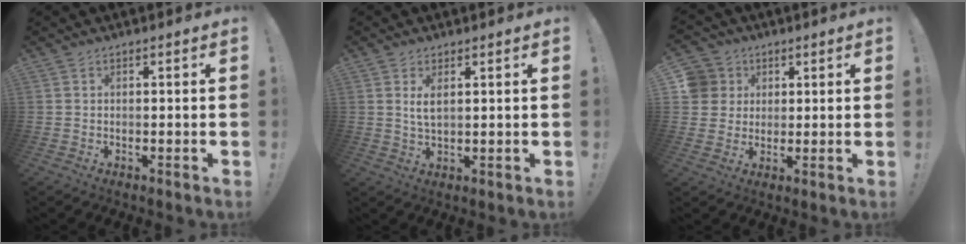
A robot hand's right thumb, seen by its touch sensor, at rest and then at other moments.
{"total": 3.5, "force": [1.1, 1.2, 3.1], "torque": [-0.055, -0.005, 0.018]}
{"total": 7.6, "force": [1.9, 7.2, 1.5], "torque": [-0.031, -0.006, 0.041]}